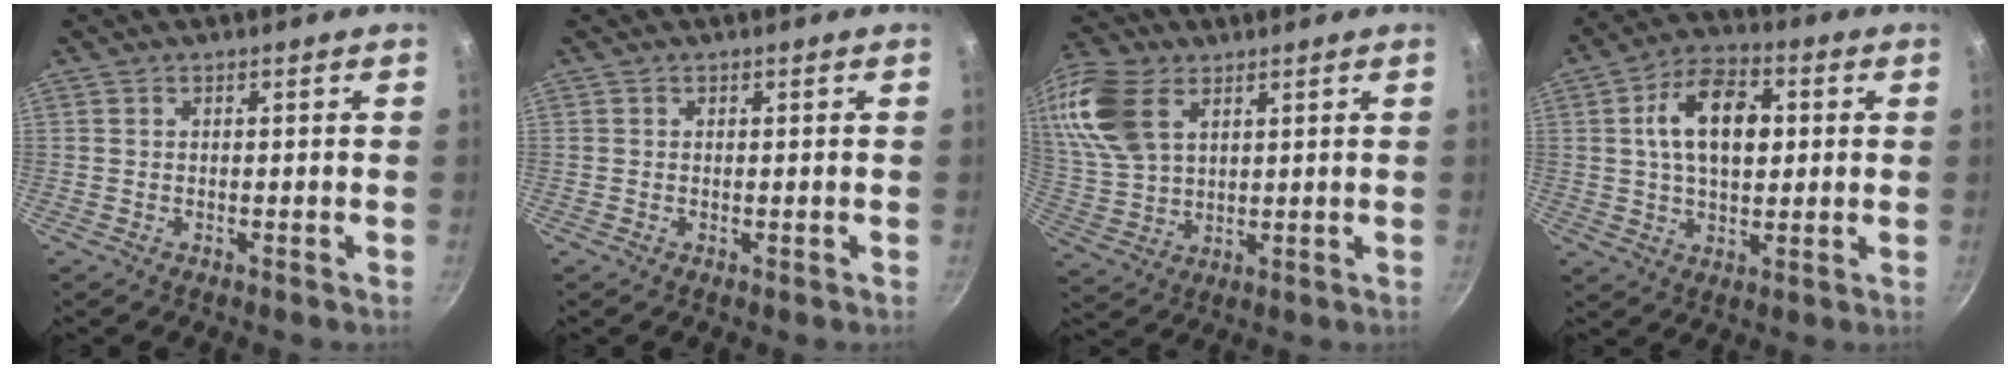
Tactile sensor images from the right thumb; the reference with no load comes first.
{"total": 0.0}
{"total": 15.6, "force": [6.8, 9.6, 10.2], "torque": [-0.213, -0.006, 0.140]}
{"total": 13.4, "force": [2.4, 8.2, 10.3], "torque": [-0.151, 0.013, 0.030]}